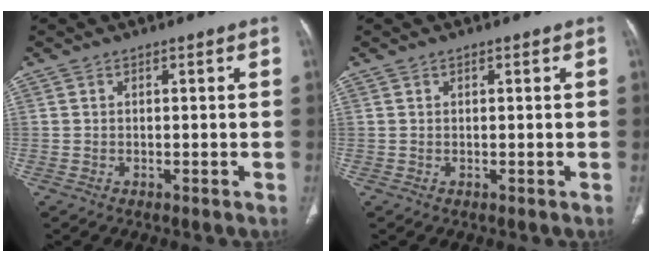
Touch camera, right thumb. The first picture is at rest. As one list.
[{"total": 0.0}]